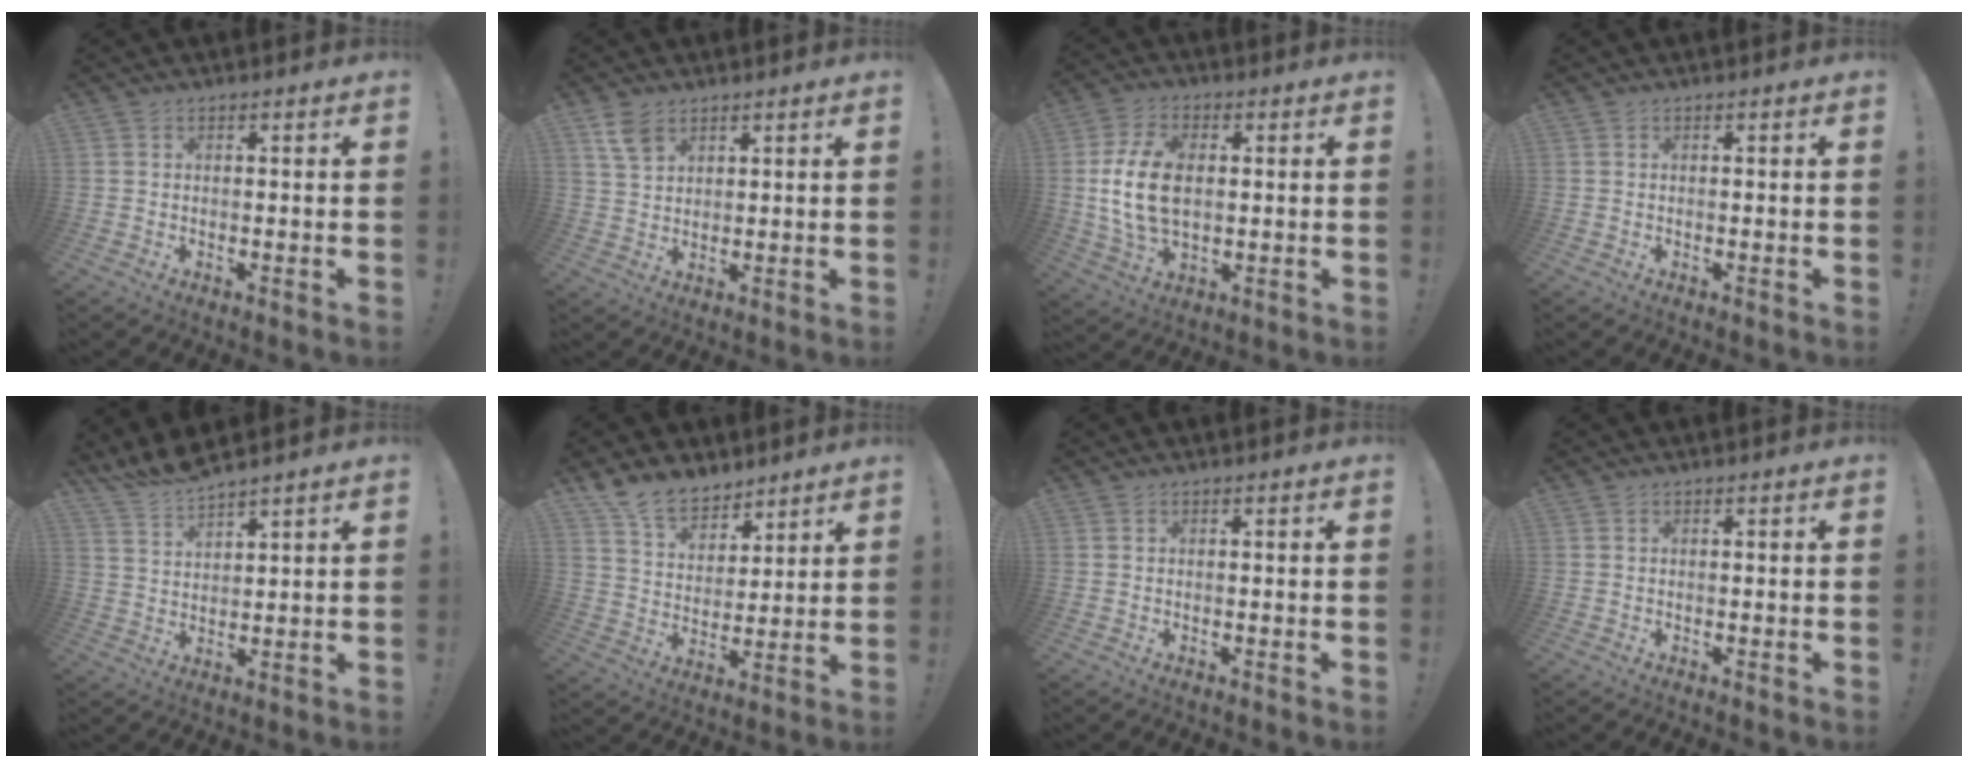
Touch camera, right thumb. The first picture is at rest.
{"total": 6.1, "force": [3.8, 3.4, 3.3], "torque": [-0.060, -0.014, 0.075]}
{"total": 14.5, "force": [1.0, 8.9, 11.5], "torque": [-0.235, 0.003, 0.019]}
{"total": 0.0}
{"total": 6.3, "force": [6.1, 0.1, 1.7], "torque": [-0.058, -0.039, 0.116]}
{"total": 11.7, "force": [9.4, 6.2, 3.0], "torque": [-0.059, -0.069, 0.184]}
{"total": 0.0}
{"total": 0.0}